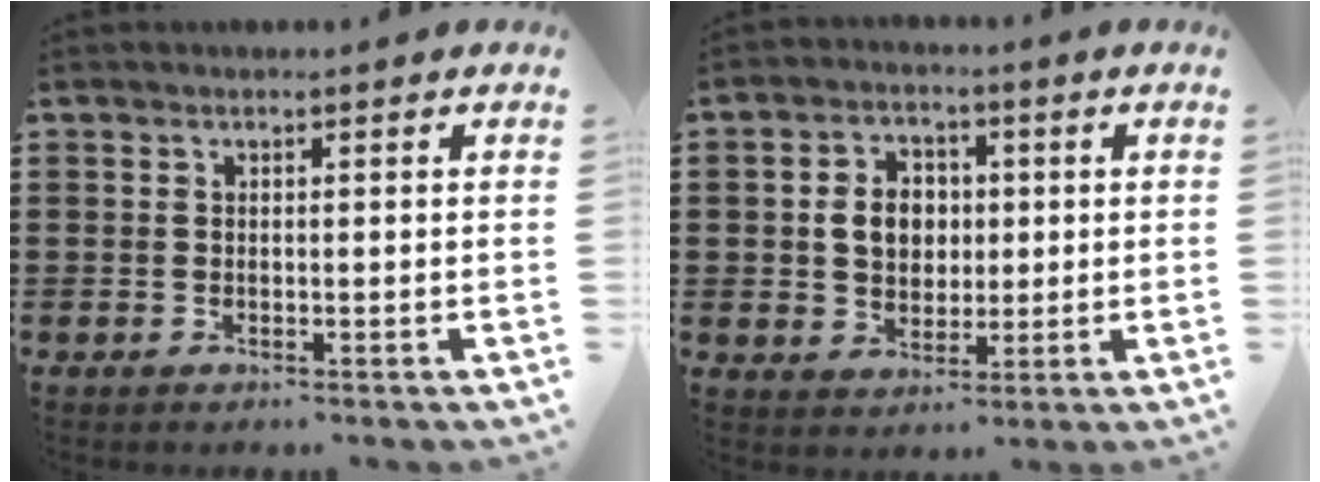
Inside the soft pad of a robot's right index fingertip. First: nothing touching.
{"total": 5.9, "force": [0.3, 4.7, 3.6], "torque": [-0.082, 0.010, -0.002]}